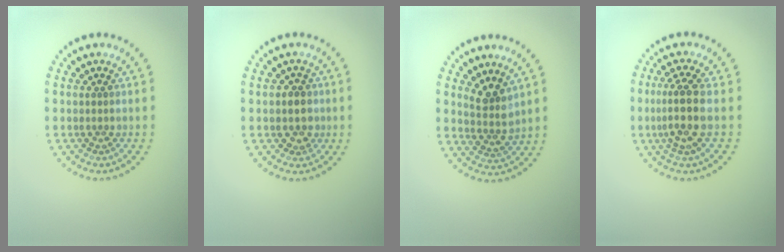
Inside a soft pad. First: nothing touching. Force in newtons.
{"total": 2.1, "press": 1.9, "slide": 0.9}
{"total": 2.7, "press": 2.0, "slide": 1.8}
{"total": 3.5, "press": 2.9, "slide": 2.1}